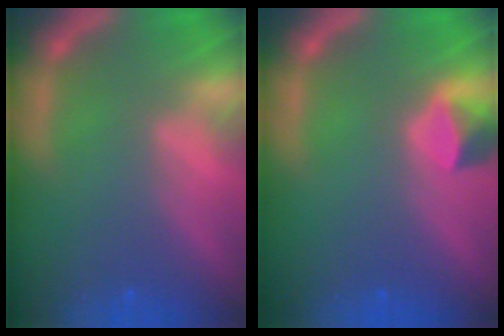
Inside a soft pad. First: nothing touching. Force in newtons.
{"total": 1.9}